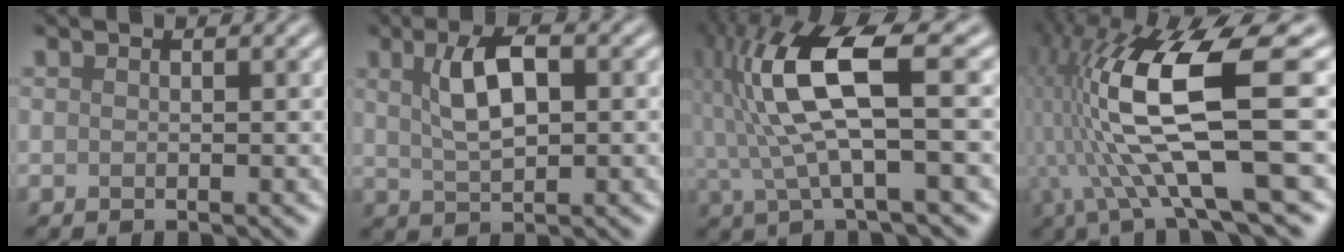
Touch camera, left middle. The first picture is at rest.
{"total": 4.6, "force": [1.2, 1.8, 4.0], "torque": [-0.079, 0.007, 0.022]}
{"total": 9.0, "force": [1.2, 2.2, 8.7], "torque": [-0.184, 0.014, 0.023]}
{"total": 13.3, "force": [-0.2, 3.5, 12.9], "torque": [-0.255, 0.002, -0.001]}